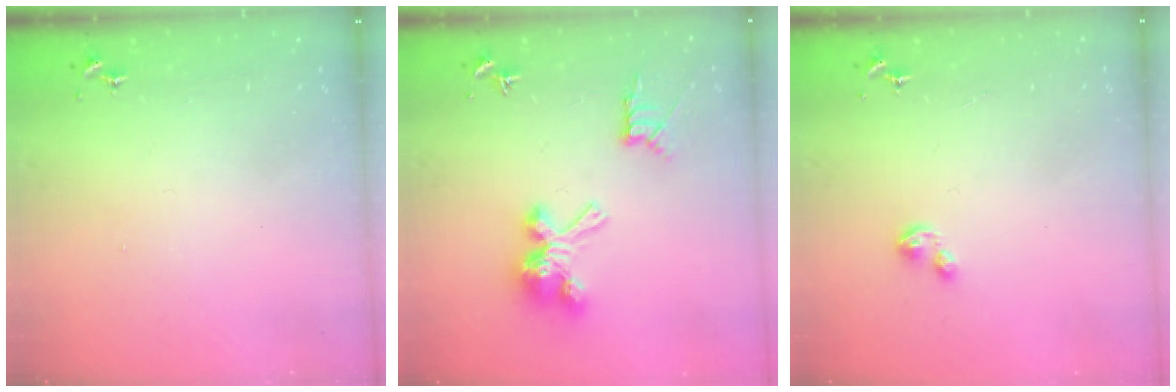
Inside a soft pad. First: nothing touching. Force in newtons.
{"total": 14.2, "press": 14.2, "slide": 0.3}
{"total": 1.9, "press": 1.9, "slide": 0.3}